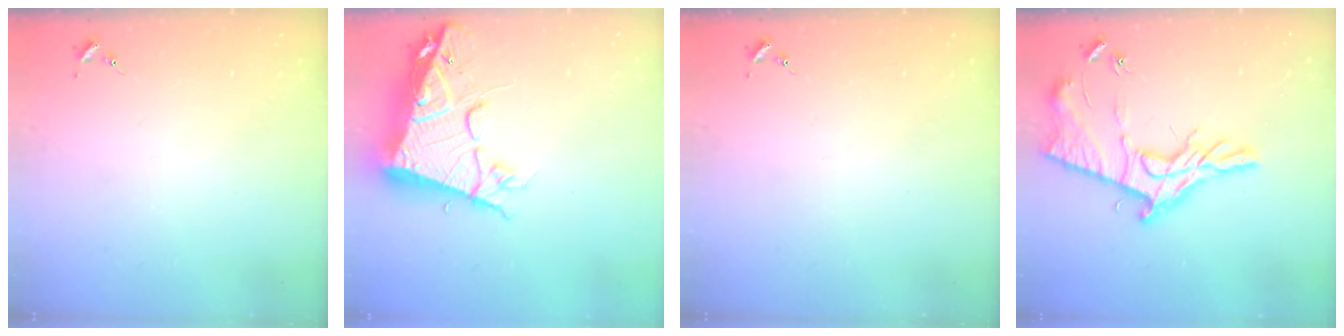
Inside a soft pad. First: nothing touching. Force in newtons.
{"total": 18.3, "press": 18.1, "slide": 2.1}
{"total": 0.0}
{"total": 17.4, "press": 17.3, "slide": 0.9}